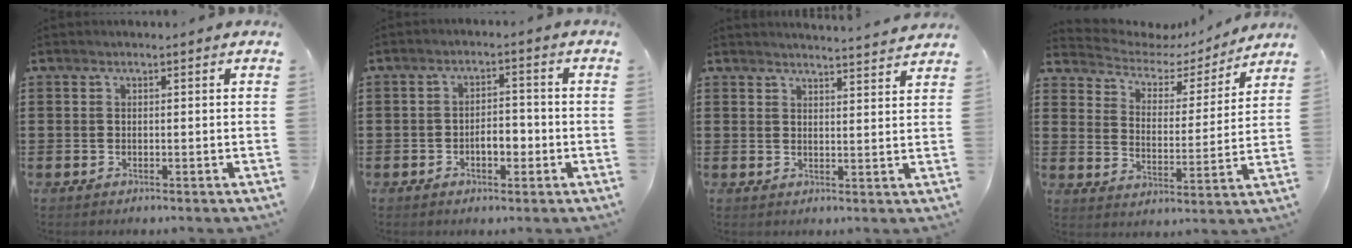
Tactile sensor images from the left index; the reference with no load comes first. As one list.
[{"total": 3.8, "force": [-1.3, 1.9, 3.0], "torque": [-0.049, 0.003, -0.027]}, {"total": 3.0, "force": [3.0, -0.6, 0.1], "torque": [-0.004, -0.023, 0.052]}, {"total": 3.9, "force": [3.5, 1.6, 0.6], "torque": [-0.038, -0.028, 0.052]}]